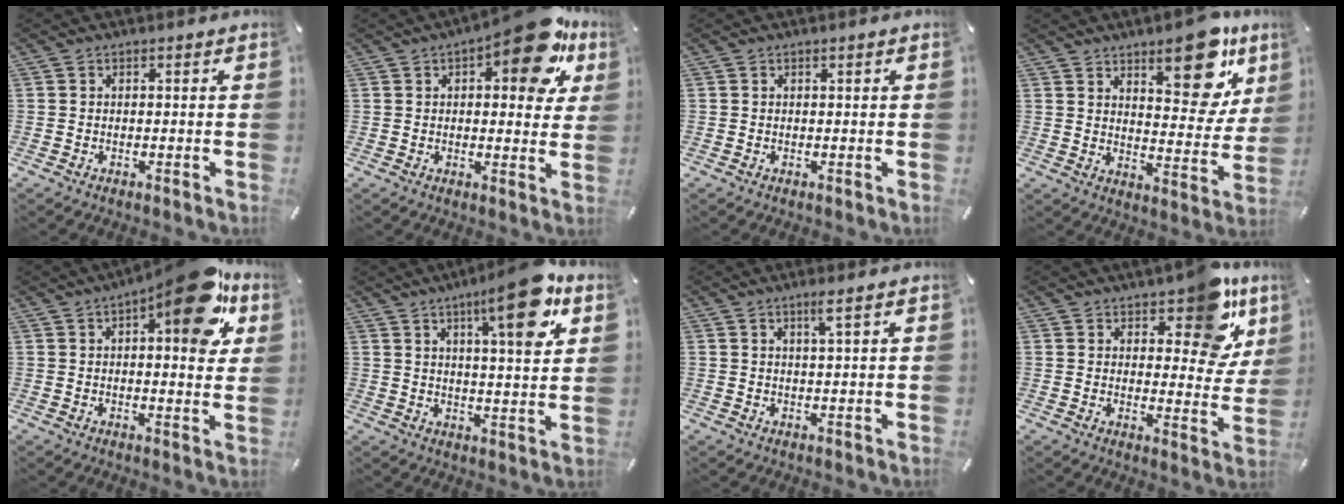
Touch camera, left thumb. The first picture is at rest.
{"total": 16.4, "force": [8.6, 6.6, 12.3], "torque": [-0.151, -0.048, 0.134]}
{"total": 0.6, "force": [0.2, 0.0, 0.5], "torque": [-0.009, 0.000, 0.004]}
{"total": 16.4, "force": [10.2, 7.3, 10.6], "torque": [-0.117, -0.070, 0.166]}
{"total": 16.5, "force": [8.2, 5.7, 13.1], "torque": [-0.162, -0.046, 0.125]}
{"total": 15.8, "force": [8.0, 4.4, 12.9], "torque": [-0.177, -0.038, 0.119]}
{"total": 3.7, "force": [2.1, -0.2, 3.0], "torque": [-0.063, -0.003, 0.034]}
{"total": 13.6, "force": [9.0, 6.4, 7.9], "torque": [-0.077, -0.071, 0.152]}